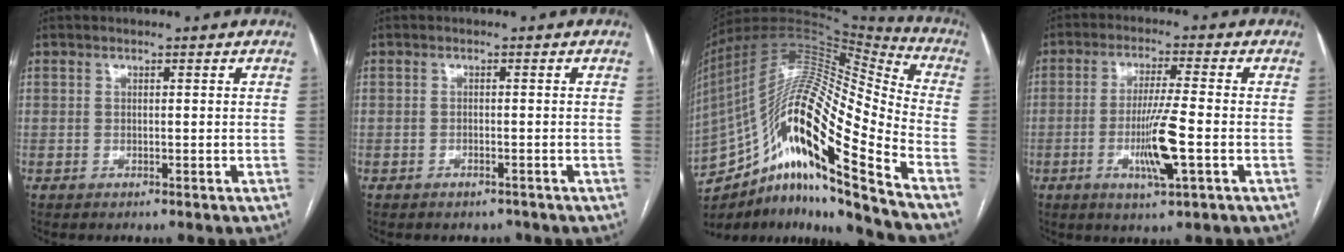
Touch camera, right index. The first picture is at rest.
{"total": 1.6, "force": [-1.4, 0.7, 0.2], "torque": [-0.003, 0.001, -0.017]}
{"total": 25.2, "force": [-14.2, 2.6, 20.6], "torque": [-0.385, 0.009, -0.253]}
{"total": 8.5, "force": [-2.4, 0.0, 8.2], "torque": [-0.156, -0.013, -0.044]}